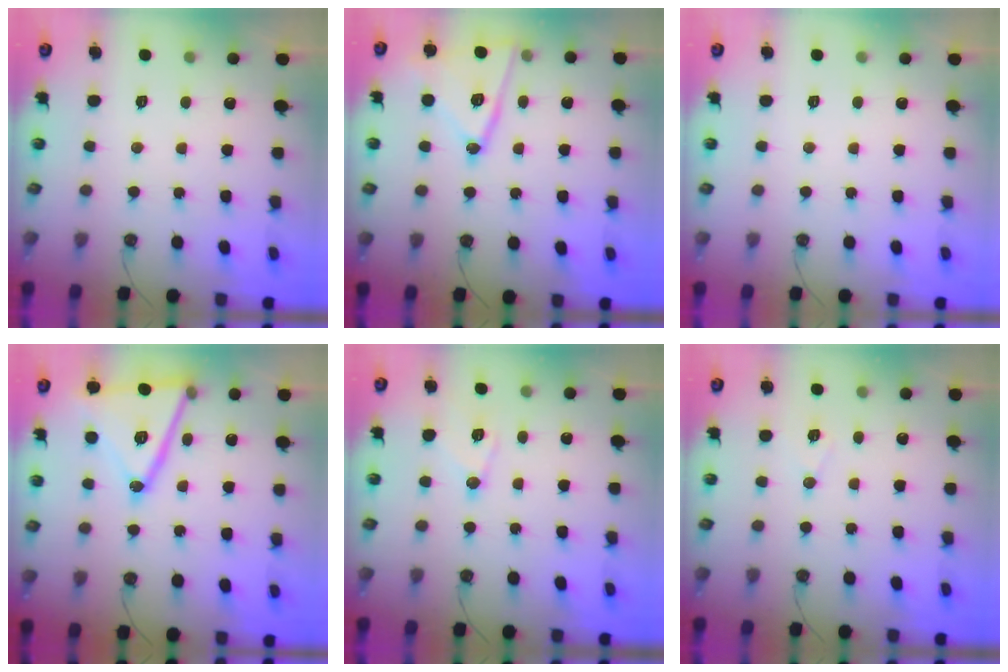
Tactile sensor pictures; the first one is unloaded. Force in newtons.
{"total": 15.2, "press": 15.0, "slide": 2.3}
{"total": 0.0}
{"total": 20.3, "press": 20.1, "slide": 3.4}
{"total": 8.7, "press": 8.6, "slide": 1.0}
{"total": 6.3, "press": 5.0, "slide": 3.8}